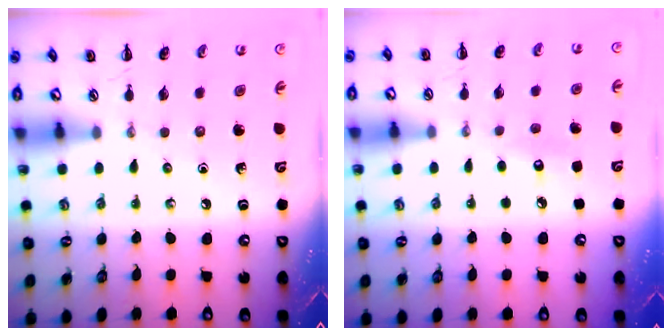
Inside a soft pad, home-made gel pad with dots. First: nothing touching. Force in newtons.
{"total": 5.9, "press": 5.7, "slide": 1.6}